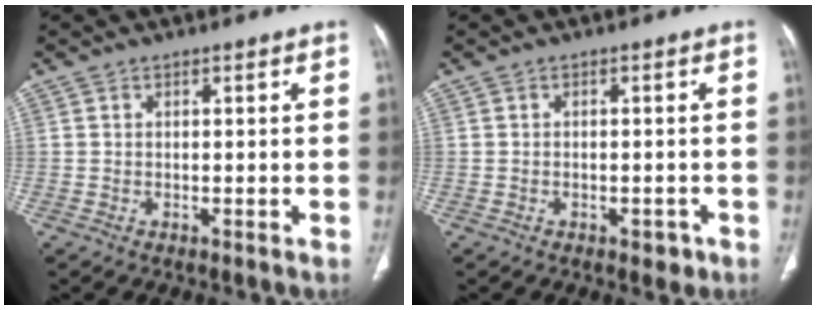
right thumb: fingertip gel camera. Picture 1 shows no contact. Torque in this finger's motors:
{"motor_torque": [0.12, 0.31, -0.23, 0.07, 0.01]}